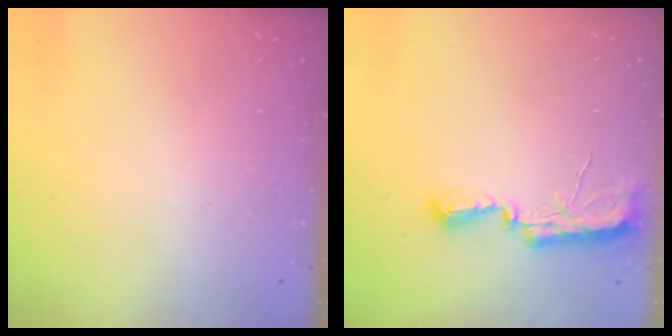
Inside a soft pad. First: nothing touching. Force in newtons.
{"total": 8.1, "press": 8.0, "slide": 0.8}